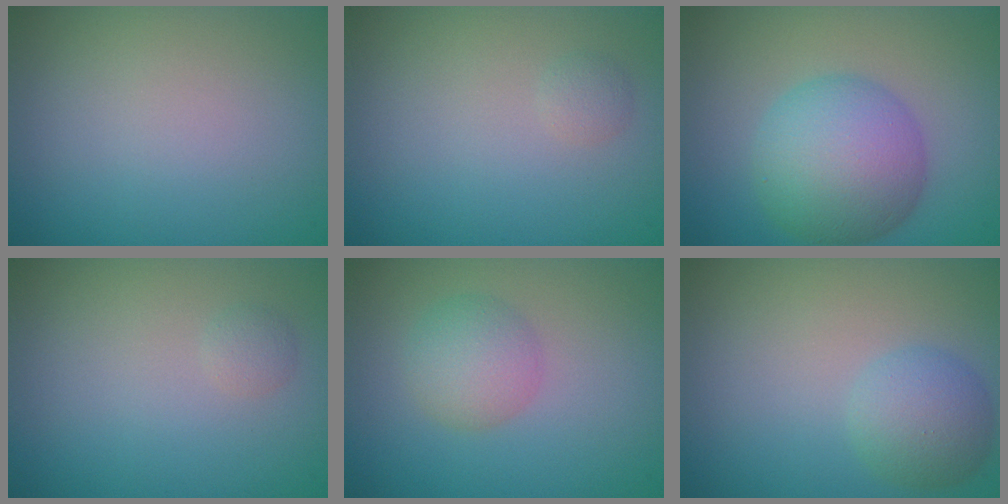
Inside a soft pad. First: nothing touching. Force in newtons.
{"total": 0.7, "press": 0.7, "slide": 0.1}
{"total": 7.3, "press": 7.3, "slide": 0.0}
{"total": 0.7, "press": 0.7, "slide": 0.1}
{"total": 3.0, "press": 3.0, "slide": 0.2}
{"total": 3.2, "press": 3.2, "slide": 0.2}